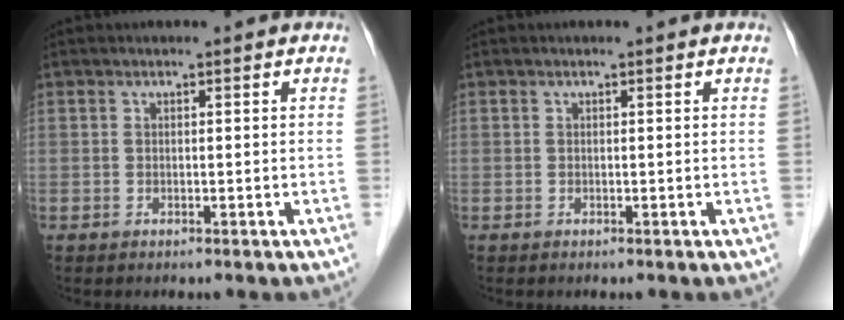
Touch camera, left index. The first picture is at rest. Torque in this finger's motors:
{"motor_torque": [-0.01, 0.01, 0.00, 0.00]}